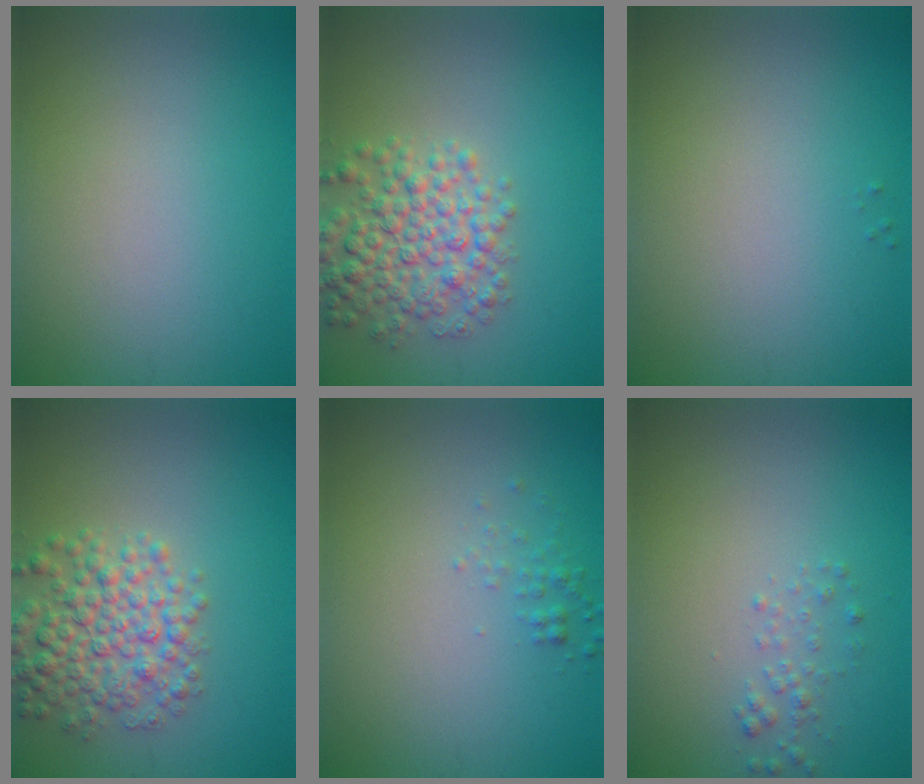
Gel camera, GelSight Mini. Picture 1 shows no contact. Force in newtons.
{"total": 5.2, "press": 5.2, "slide": 0.1}
{"total": 0.0}
{"total": 5.2, "press": 5.2, "slide": 0.1}
{"total": 0.9, "press": 0.9, "slide": 0.0}
{"total": 1.2, "press": 1.2, "slide": 0.1}